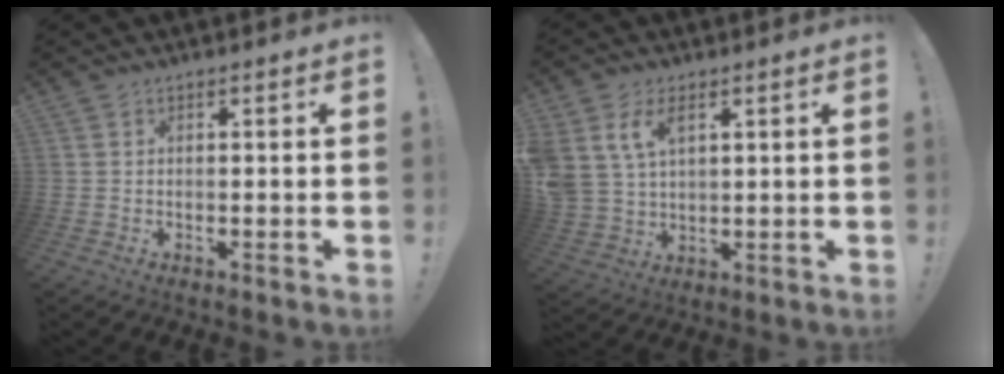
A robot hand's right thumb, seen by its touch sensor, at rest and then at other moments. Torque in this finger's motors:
{"motor_torque": [0.42, 0.46, 1.23, 0.49, 0.35]}